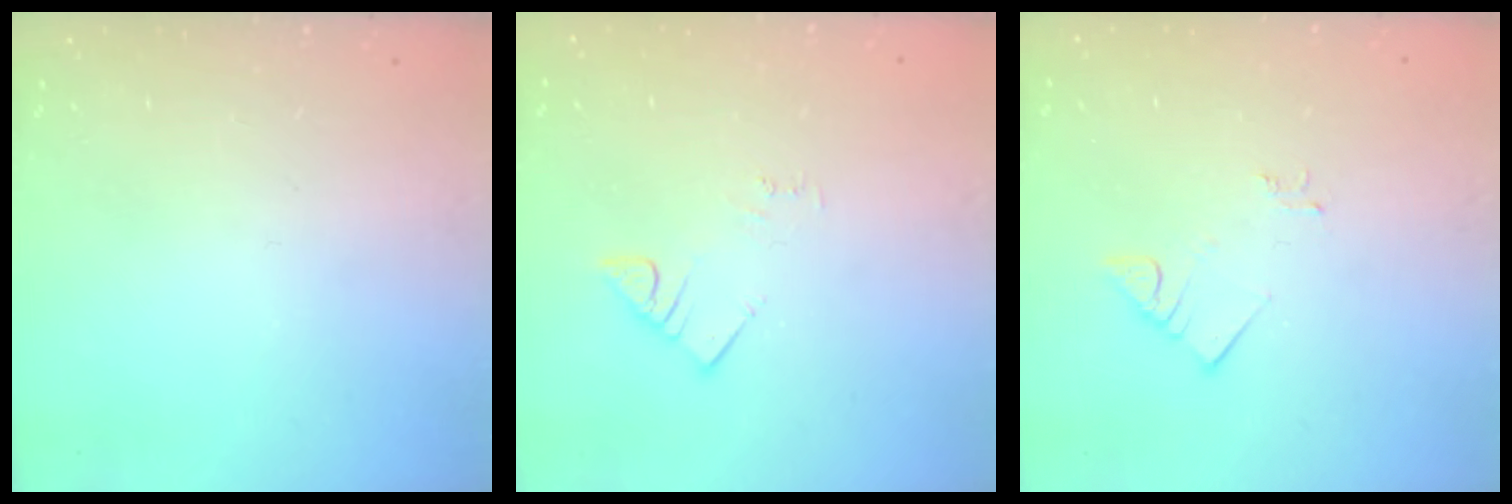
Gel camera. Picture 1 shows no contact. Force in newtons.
{"total": 2.5, "press": 2.4, "slide": 0.4}
{"total": 2.5, "press": 2.5, "slide": 0.3}